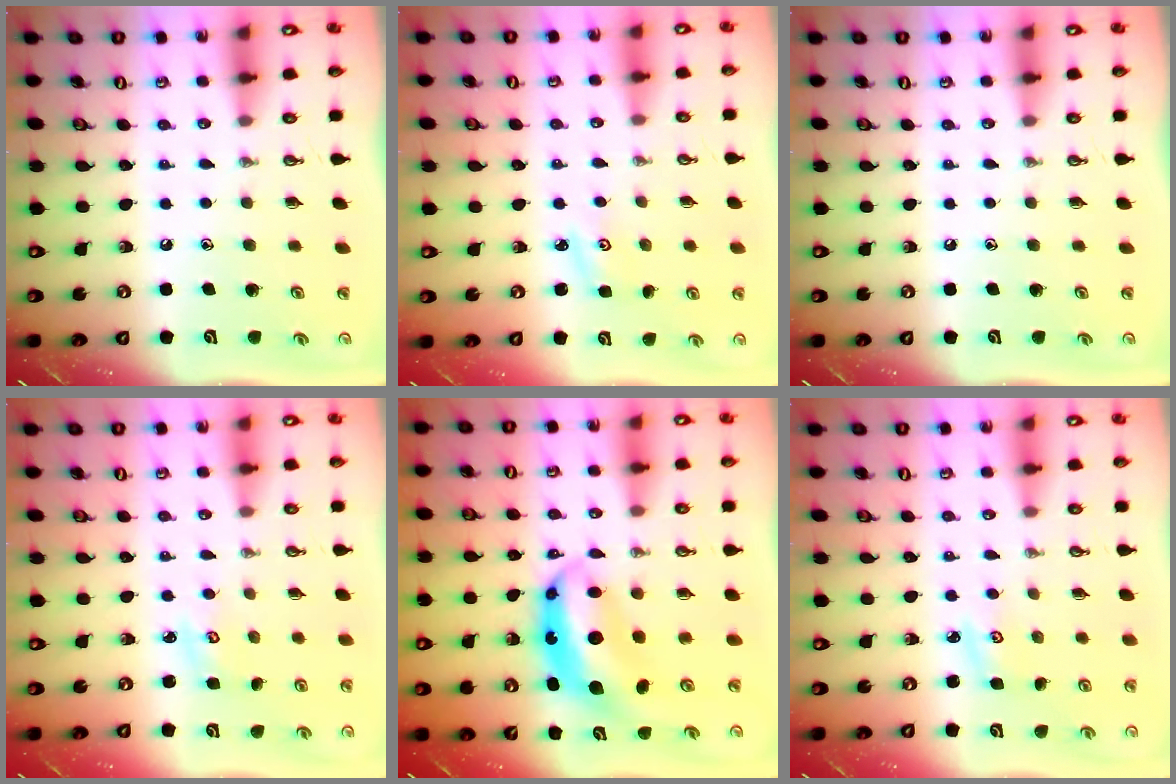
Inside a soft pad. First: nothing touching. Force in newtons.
{"total": 3.2, "press": 3.2, "slide": 0.4}
{"total": 0.0}
{"total": 2.3, "press": 2.2, "slide": 0.3}
{"total": 8.2, "press": 8.1, "slide": 1.1}
{"total": 3.0, "press": 3.0, "slide": 0.4}